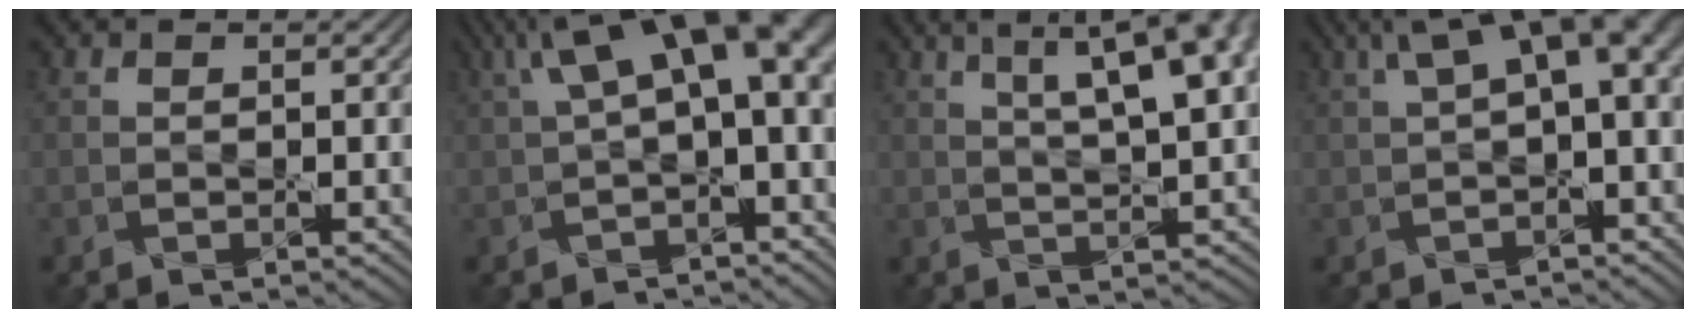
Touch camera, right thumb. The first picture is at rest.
{"total": 11.5, "force": [2.9, 4.5, 10.2], "torque": [-0.160, 0.013, 0.052]}
{"total": 13.9, "force": [6.4, 4.6, 11.5], "torque": [-0.156, 0.039, 0.077]}
{"total": 8.2, "force": [2.3, 2.8, 7.3], "torque": [-0.116, 0.023, 0.037]}